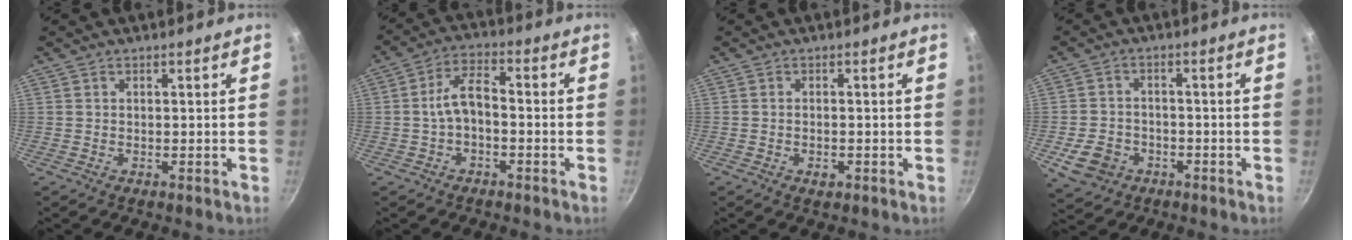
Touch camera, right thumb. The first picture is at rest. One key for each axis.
{"total": 6.6, "fx": -1.4, "fy": 3.5, "fz": 5.4, "tx": -0.096, "ty": 0.036, "tz": -0.031}
{"total": 1.9, "fx": -0.7, "fy": 1.0, "fz": 1.4, "tx": -0.024, "ty": 0.001, "tz": -0.013}
{"total": 7.2, "fx": -2.9, "fy": 5.7, "fz": 3.4, "tx": -0.058, "ty": 0.024, "tz": -0.046}